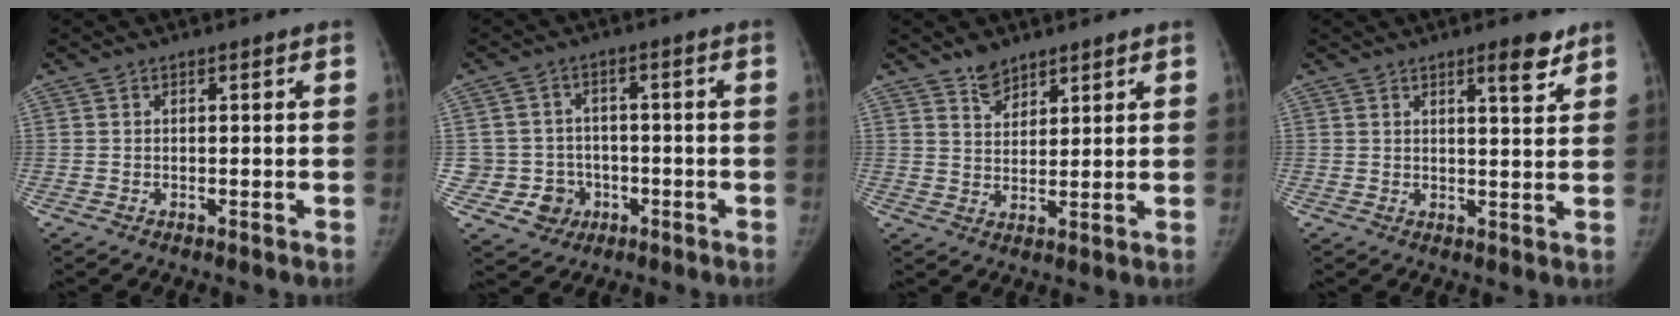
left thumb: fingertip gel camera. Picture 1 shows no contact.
{"total": 7.1, "force": [-1.9, 6.8, 0.6], "torque": [0.019, 0.020, -0.025]}
{"total": 4.3, "force": [3.5, 2.2, 1.3], "torque": [0.001, -0.027, 0.066]}
{"total": 4.8, "force": [3.2, 1.1, 3.4], "torque": [-0.040, -0.023, 0.046]}